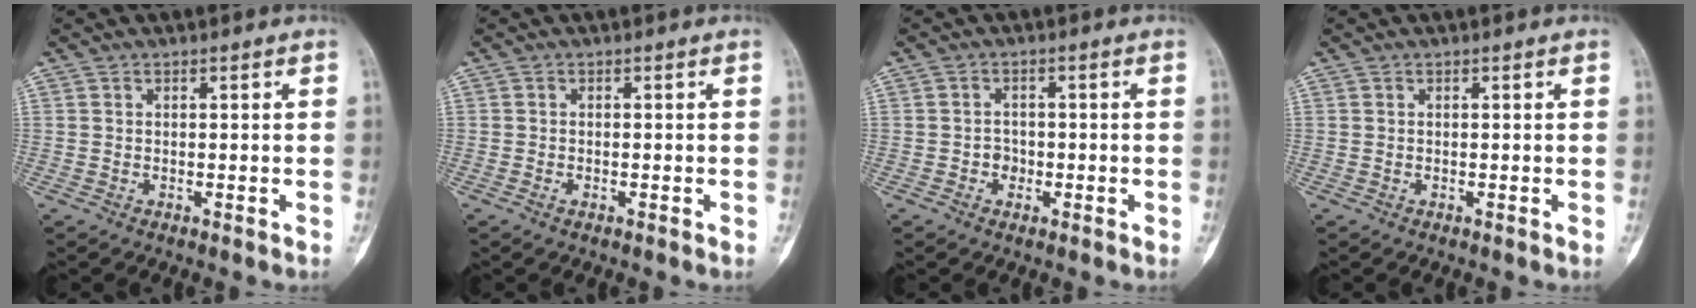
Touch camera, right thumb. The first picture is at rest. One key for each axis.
{"total": 0.8, "fx": -0.4, "fy": 0.5, "fz": 0.5, "tx": -0.012, "ty": 0.001, "tz": -0.006}
{"total": 2.2, "fx": -0.7, "fy": 1.9, "fz": 0.7, "tx": 0.002, "ty": 0.010, "tz": -0.013}
{"total": 0.0}